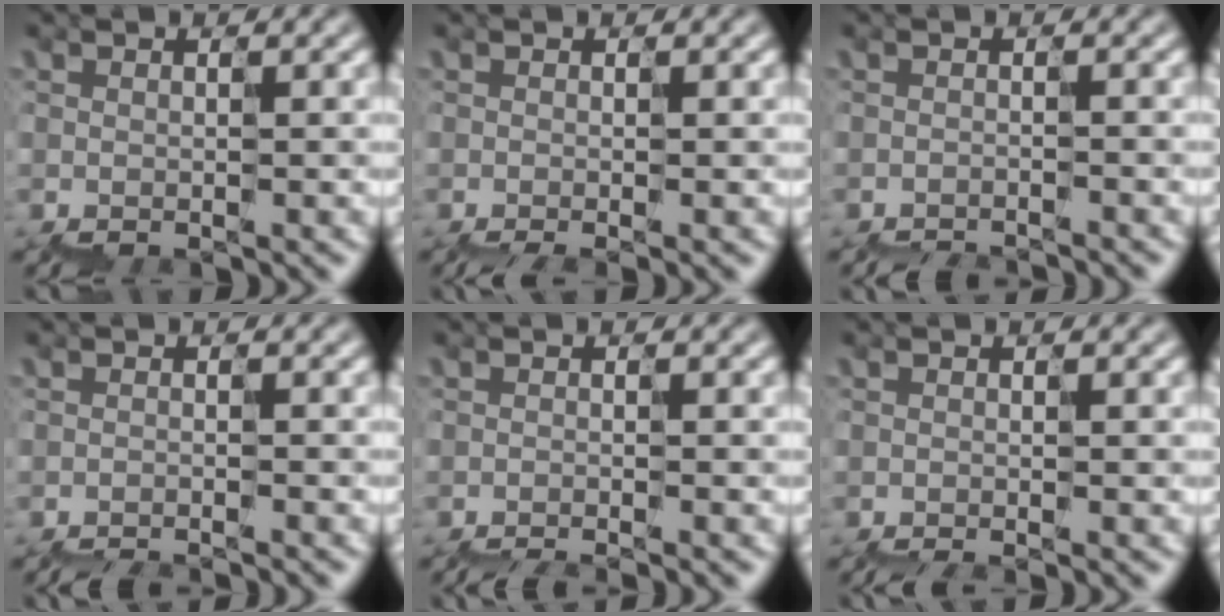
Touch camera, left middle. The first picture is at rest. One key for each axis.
{"total": 0.6, "fx": -0.5, "fy": 0.1, "fz": 0.4, "tx": -0.013, "ty": -0.007, "tz": -0.007}
{"total": 2.3, "fx": -2.2, "fy": -0.3, "fz": -0.5, "tx": 0.003, "ty": -0.016, "tz": -0.031}
{"total": 1.7, "fx": -1.6, "fy": -0.3, "fz": -0.4, "tx": 0.003, "ty": -0.015, "tz": -0.027}
{"total": 1.1, "fx": -1.1, "fy": -0.2, "fz": -0.1, "tx": -0.003, "ty": -0.016, "tz": -0.023}
{"total": 0.6, "fx": -0.6, "fy": -0.1, "fz": 0.0, "tx": -0.005, "ty": -0.010, "tz": -0.010}